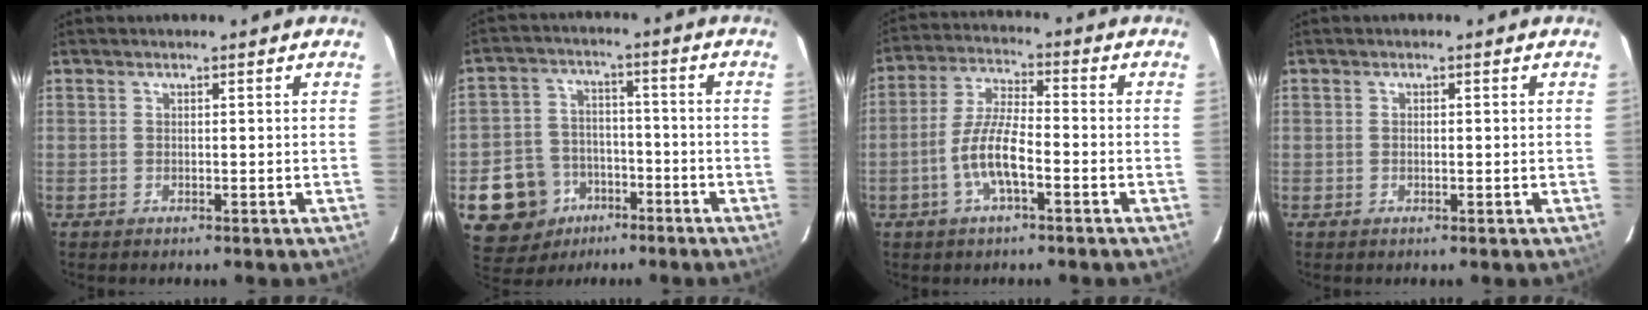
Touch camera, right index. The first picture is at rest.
{"total": 12.5, "force": [-6.0, 10.4, 3.4], "torque": [-0.112, 0.026, -0.081]}
{"total": 8.6, "force": [-3.5, 2.3, 7.5], "torque": [-0.158, 0.004, -0.065]}
{"total": 0.7, "force": [0.0, 0.5, 0.5], "torque": [-0.010, 0.002, -0.001]}